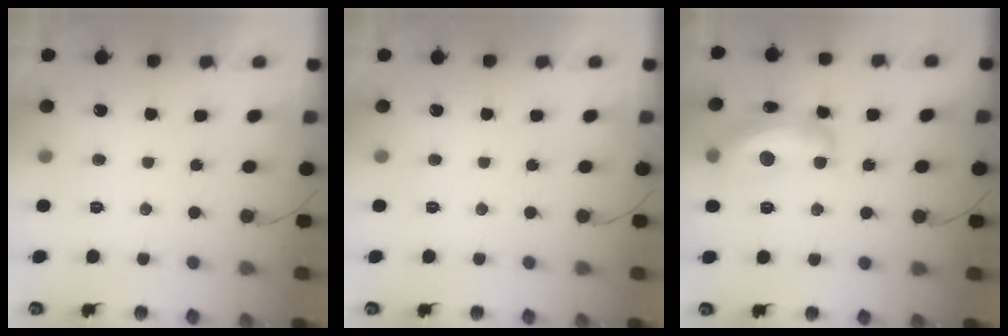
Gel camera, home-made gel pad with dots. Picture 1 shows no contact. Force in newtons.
{"total": 0.0}
{"total": 14.7, "press": 14.7, "slide": 1.1}